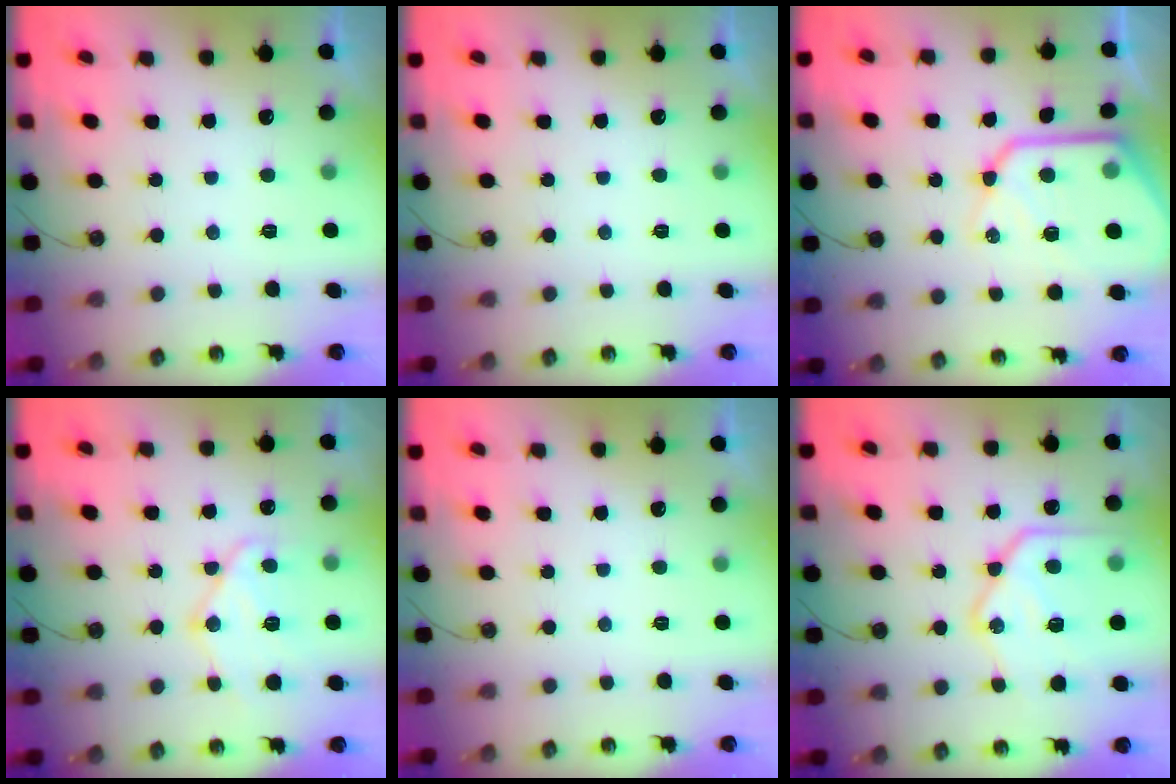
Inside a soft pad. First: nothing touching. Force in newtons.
{"total": 0.0}
{"total": 20.4, "press": 20.3, "slide": 1.8}
{"total": 13.9, "press": 13.8, "slide": 1.4}
{"total": 0.0}
{"total": 21.5, "press": 21.4, "slide": 2.2}